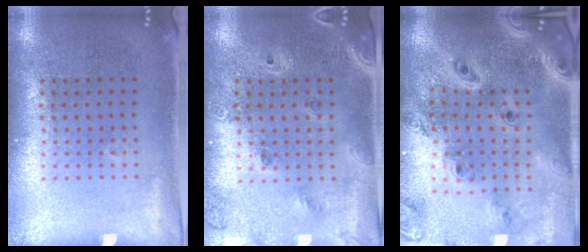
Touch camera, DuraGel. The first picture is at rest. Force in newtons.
{"total": 1.6, "press": 1.4, "slide": 0.8}
{"total": 3.0, "press": 2.5, "slide": 1.7}